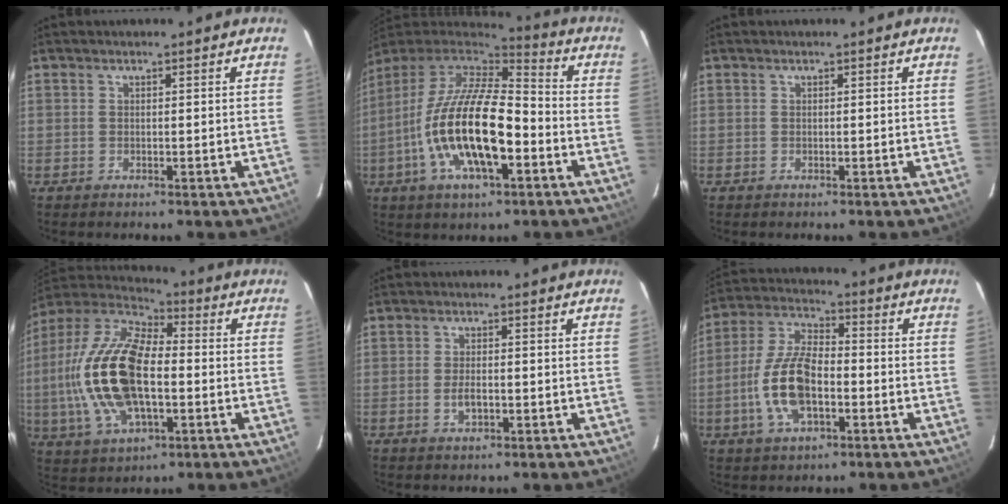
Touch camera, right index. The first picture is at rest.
{"total": 20.8, "force": [-6.0, 7.8, 18.3], "torque": [-0.359, -0.018, -0.113]}
{"total": 0.0}
{"total": 21.5, "force": [-2.7, 10.0, 18.8], "torque": [-0.402, 0.002, -0.054]}
{"total": 2.8, "force": [-0.9, 1.3, 2.3], "torque": [-0.045, -0.001, -0.015]}
{"total": 12.9, "force": [-3.6, 5.8, 11.0], "torque": [-0.236, 0.007, -0.068]}